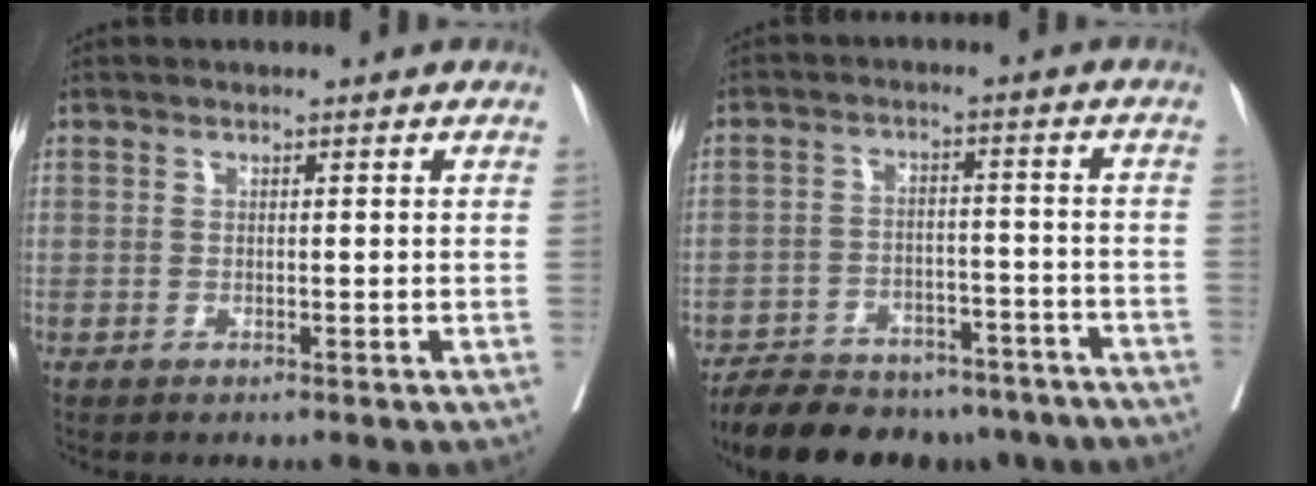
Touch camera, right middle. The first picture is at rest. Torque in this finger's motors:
{"motor_torque": [0.88, -1.22, 0.21, 0.06]}